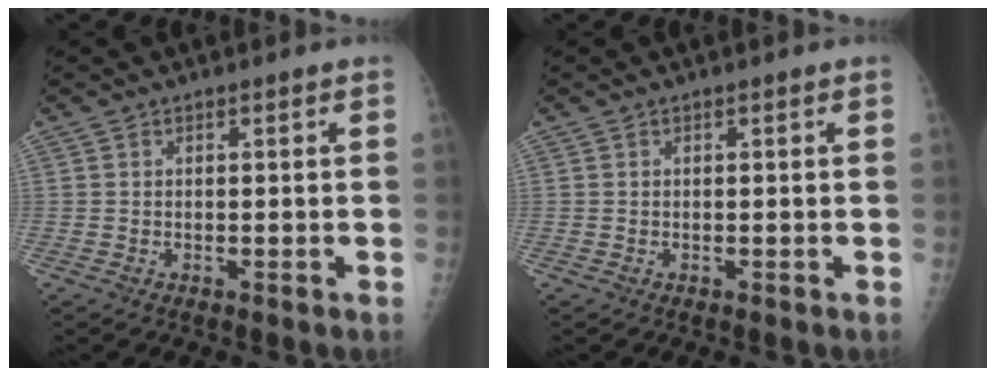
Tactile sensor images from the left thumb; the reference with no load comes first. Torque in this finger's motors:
{"motor_torque": [0.00, 0.00, -0.01, -0.01, 0.00]}